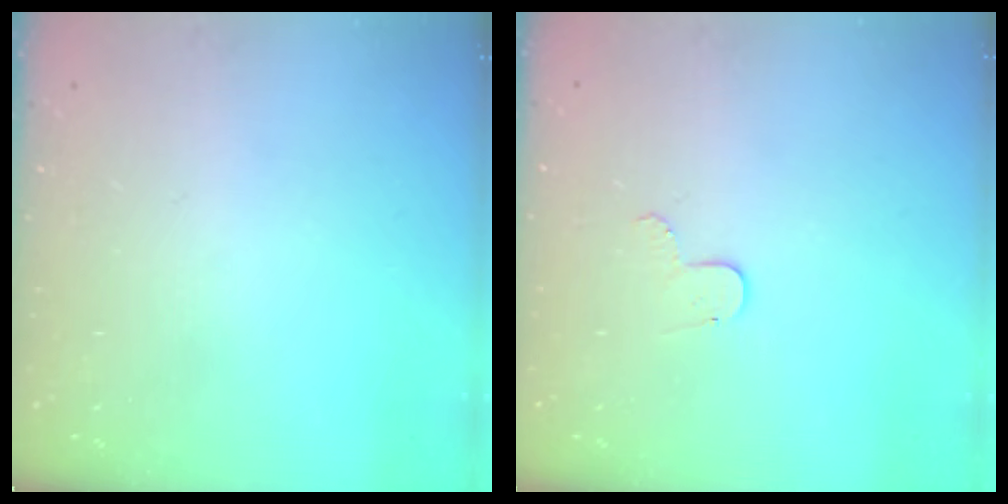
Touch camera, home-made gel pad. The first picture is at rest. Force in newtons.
{"total": 4.9, "press": 4.9, "slide": 0.5}